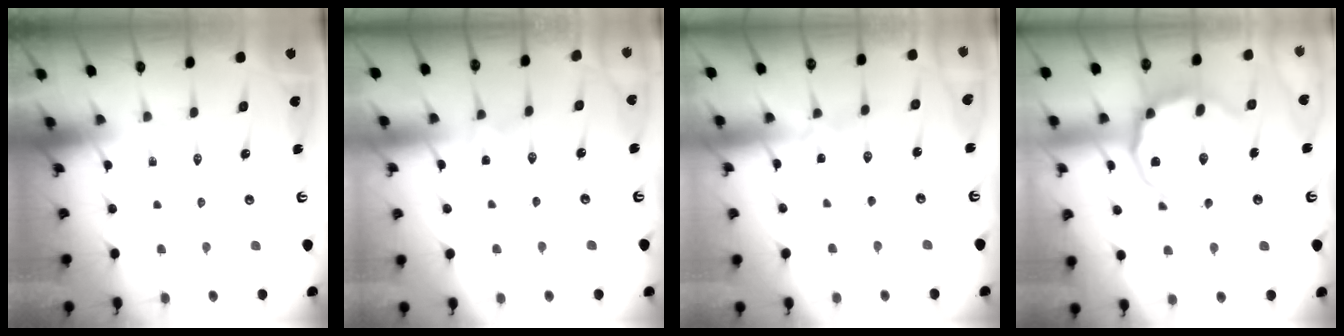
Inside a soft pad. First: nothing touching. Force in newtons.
{"total": 0.0}
{"total": 0.0}
{"total": 12.9, "press": 12.8, "slide": 1.5}